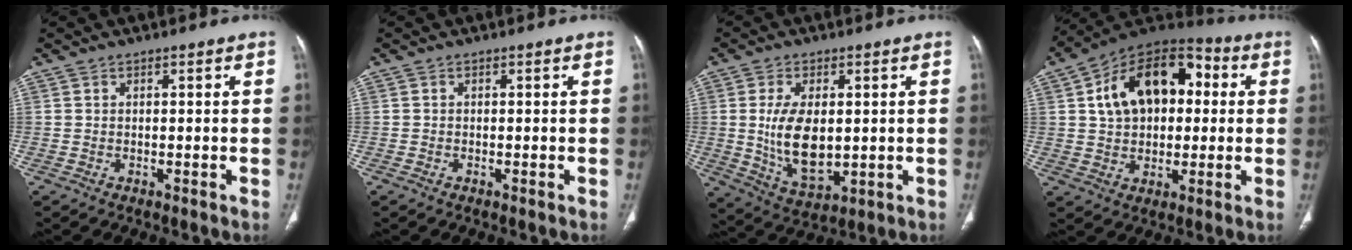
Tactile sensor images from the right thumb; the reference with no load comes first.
{"total": 0.0}
{"total": 11.7, "force": [0.5, 6.3, 9.8], "torque": [-0.173, -0.018, 0.026]}
{"total": 18.9, "force": [3.6, 12.3, 14.0], "torque": [-0.191, 0.027, 0.052]}